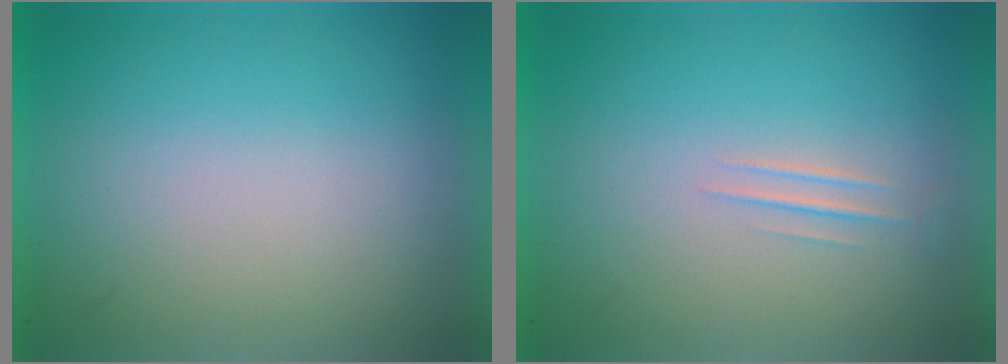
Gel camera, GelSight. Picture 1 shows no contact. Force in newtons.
{"total": 1.1}